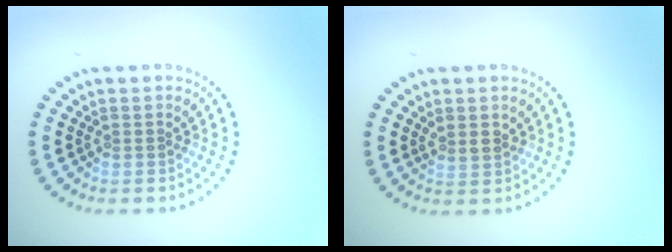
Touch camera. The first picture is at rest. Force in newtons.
{"total": 1.0, "press": 0.8, "slide": 0.7}